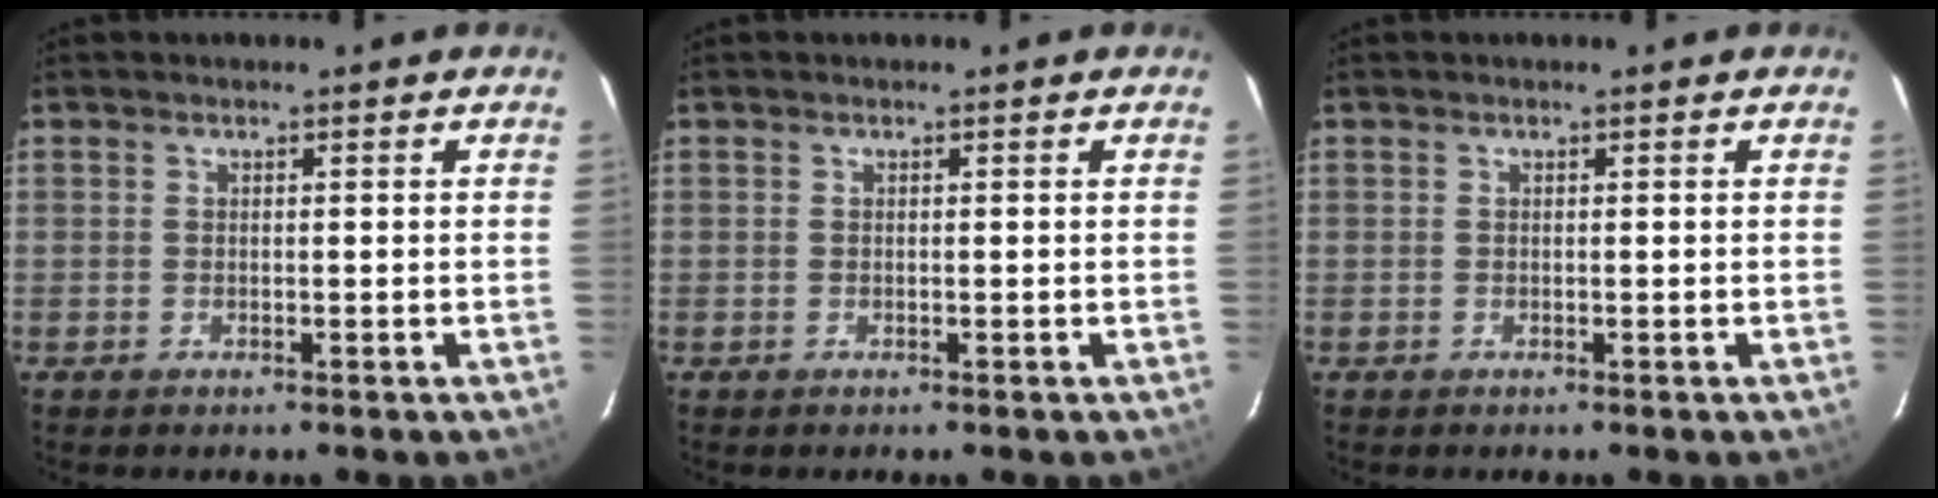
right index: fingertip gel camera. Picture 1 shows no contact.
{"total": 0.0}
{"total": 0.0}